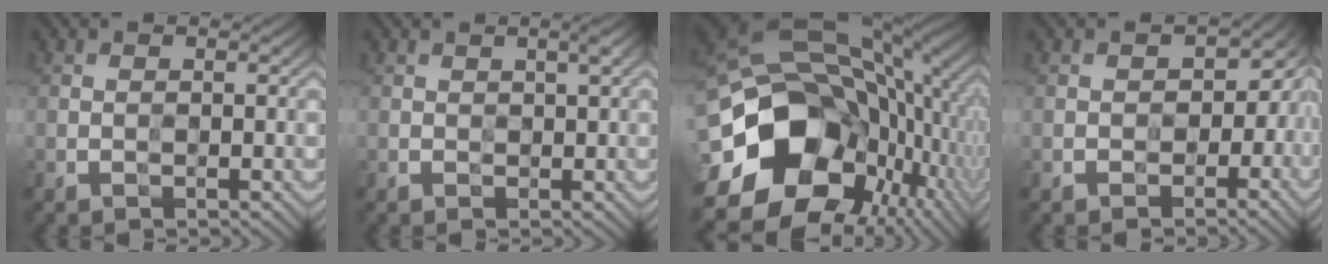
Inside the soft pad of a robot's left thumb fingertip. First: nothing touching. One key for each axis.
{"total": 0.5, "fx": 0.5, "fy": 0.0, "fz": 0.1, "tx": 0.000, "ty": -0.001, "tz": 0.011}
{"total": 19.5, "fx": -2.7, "fy": 14.9, "fz": 12.3, "tx": -0.269, "ty": -0.033, "tz": -0.019}
{"total": 3.2, "fx": -1.2, "fy": 2.6, "fz": 1.4, "tx": -0.003, "ty": -0.009, "tz": -0.021}